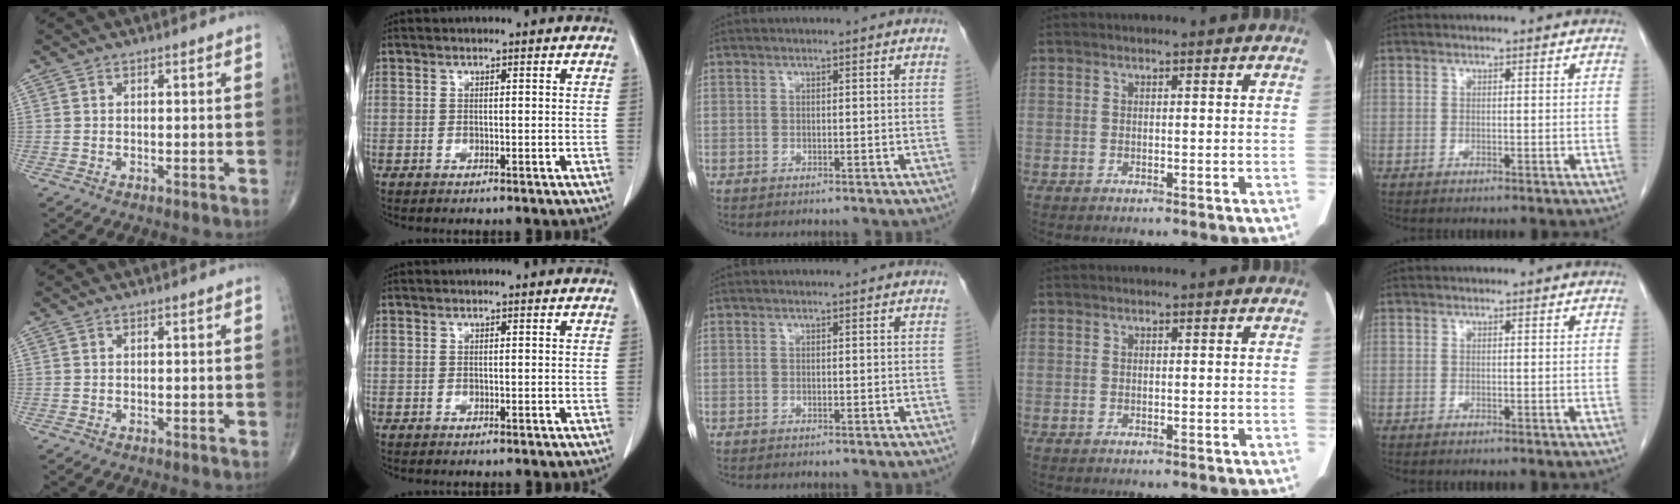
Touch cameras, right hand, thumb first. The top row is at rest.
{}